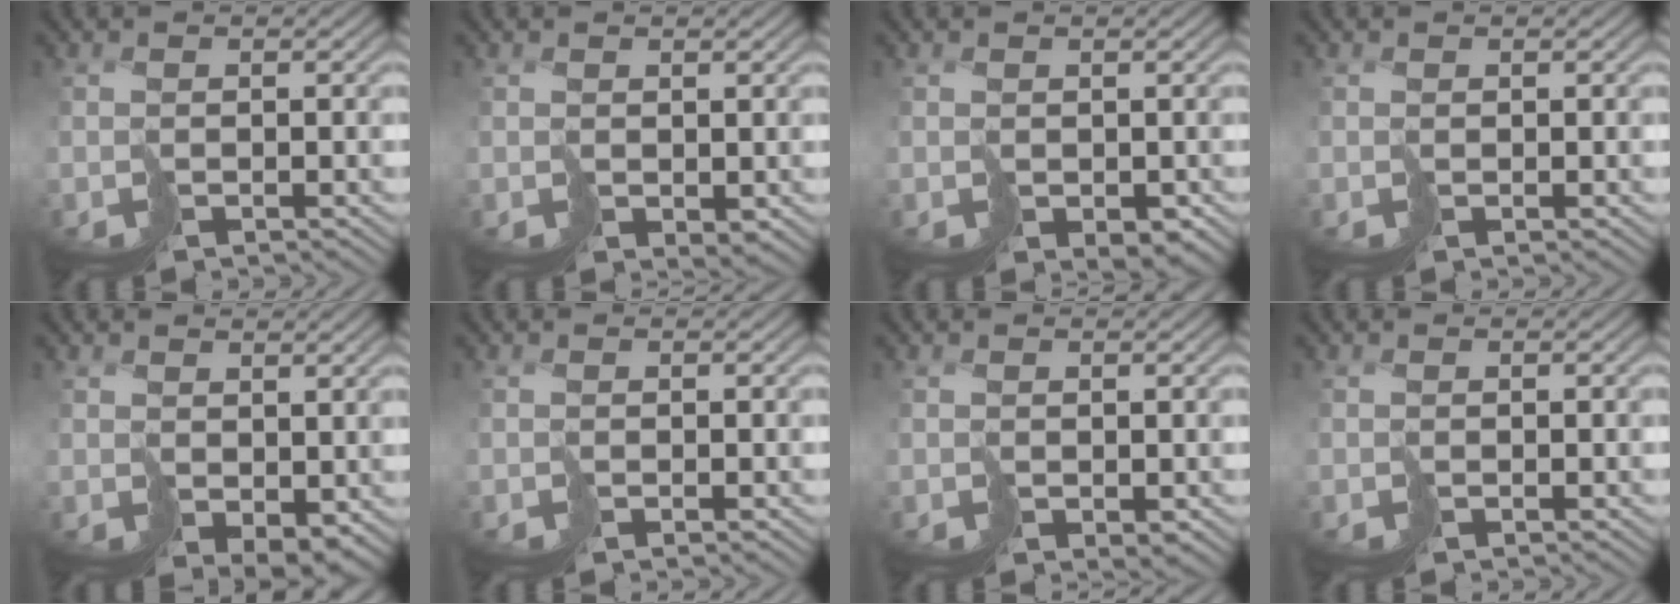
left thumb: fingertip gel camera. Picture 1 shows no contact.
{"total": 1.6, "force": [0.9, 0.9, 1.0], "torque": [-0.025, -0.004, 0.021]}
{"total": 2.2, "force": [0.0, 1.7, 1.5], "torque": [-0.030, -0.006, 0.007]}
{"total": 0.6, "force": [0.5, -0.2, -0.2], "torque": [0.003, 0.001, 0.009]}
{"total": 3.3, "force": [1.5, 2.1, 2.1], "torque": [-0.051, -0.013, 0.036]}
{"total": 0.0}
{"total": 1.4, "force": [0.5, 0.9, 0.9], "torque": [-0.021, -0.002, 0.013]}
{"total": 0.0}